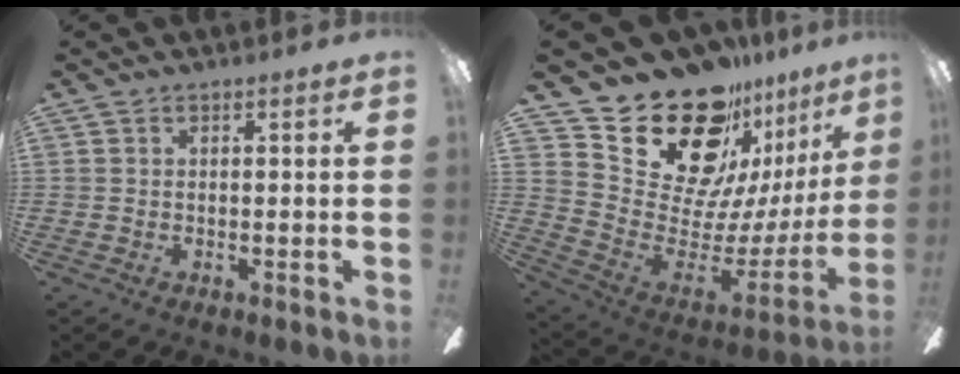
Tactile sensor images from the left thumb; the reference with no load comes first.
{"total": 24.8, "force": [18.8, 12.2, 10.6], "torque": [-0.171, -0.134, 0.358]}